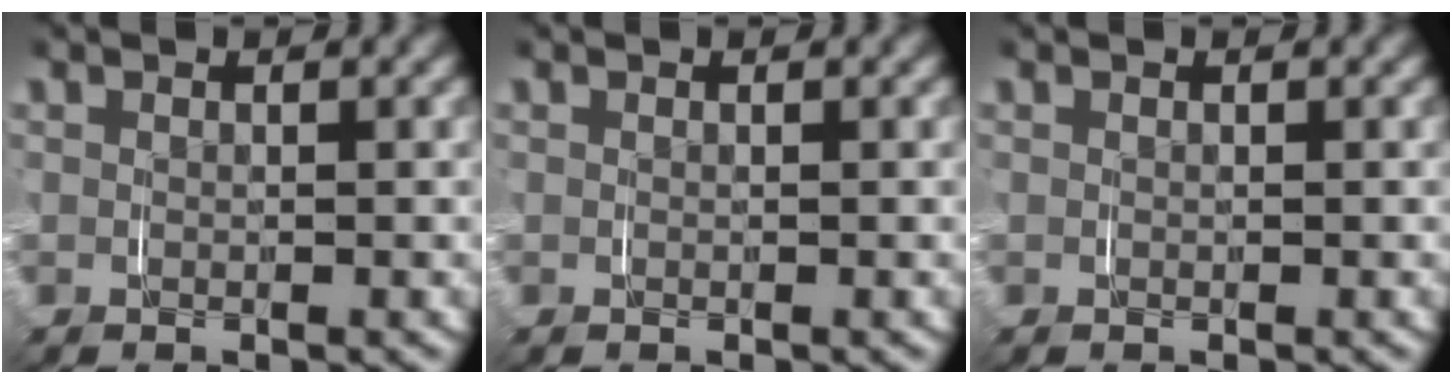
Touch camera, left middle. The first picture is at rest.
{"total": 0.0}
{"total": 0.0}